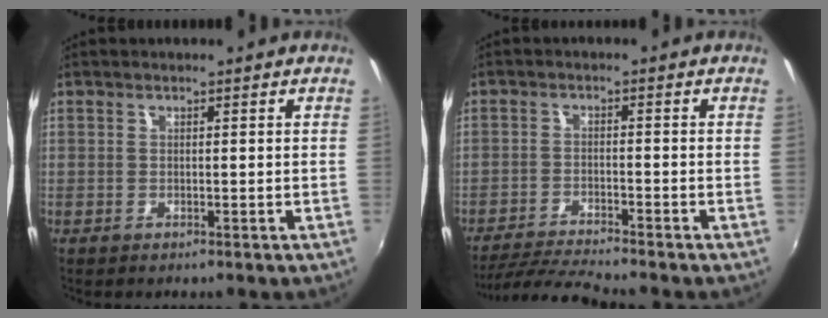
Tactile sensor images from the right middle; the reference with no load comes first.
{"total": 7.8, "force": [-7.3, -0.8, 2.6], "torque": [-0.075, -0.014, -0.135]}